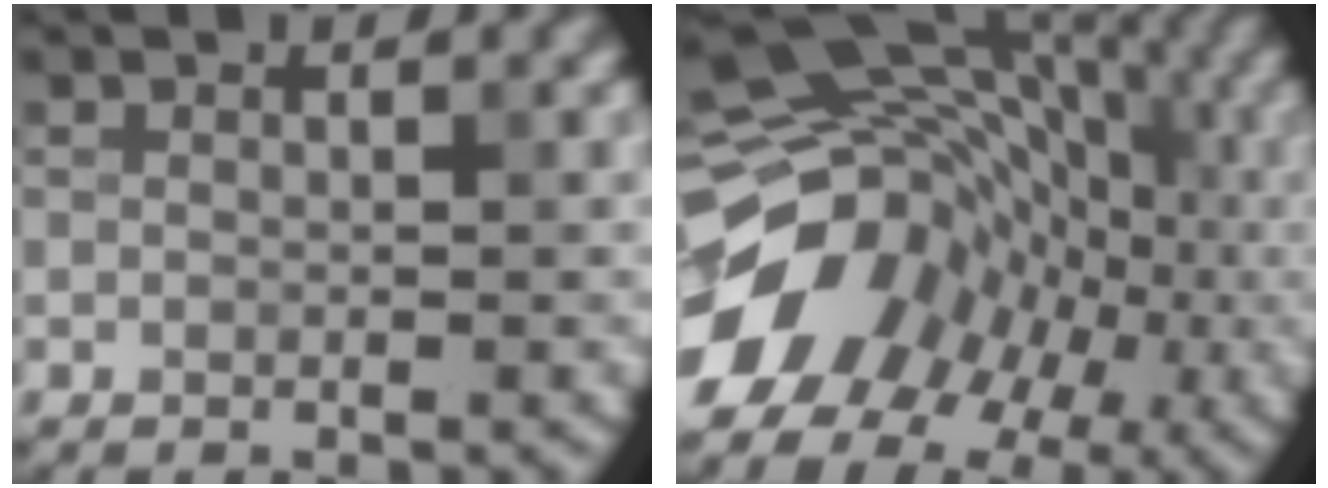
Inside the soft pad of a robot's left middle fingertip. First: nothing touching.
{"total": 13.0, "force": [-4.2, 10.2, 6.9], "torque": [-0.115, 0.000, -0.069]}